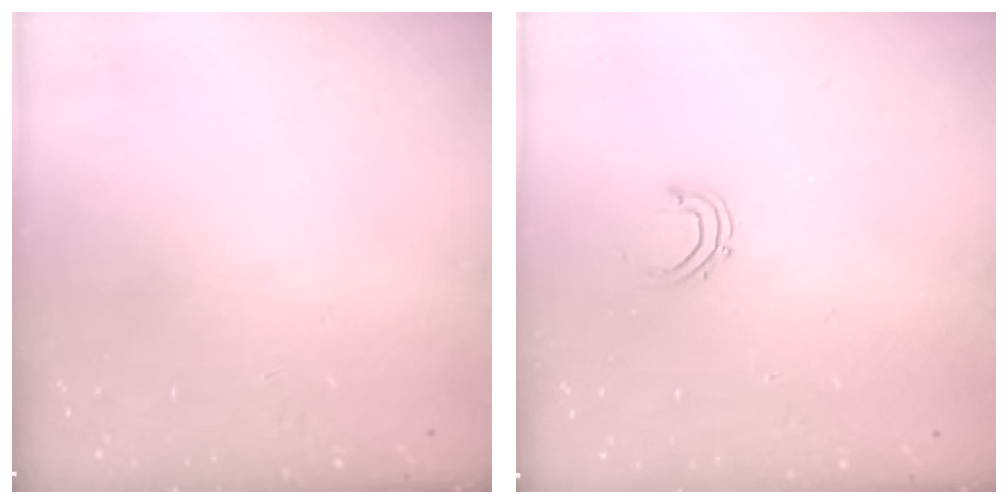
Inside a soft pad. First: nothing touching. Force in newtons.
{"total": 3.7, "press": 3.6, "slide": 0.8}